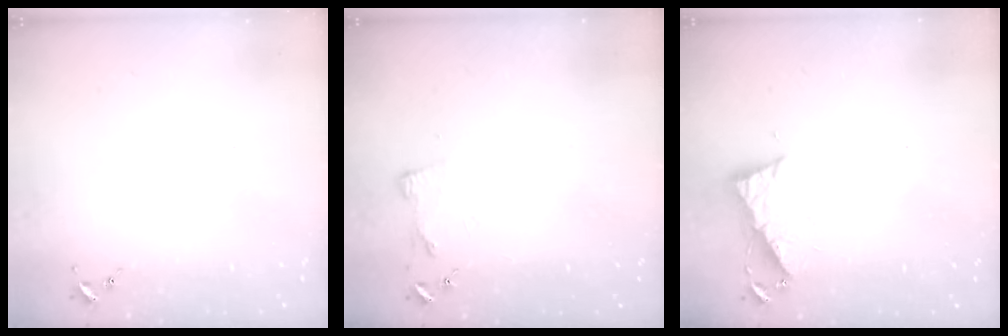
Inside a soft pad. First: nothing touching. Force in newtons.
{"total": 3.1, "press": 3.1, "slide": 0.4}
{"total": 6.4, "press": 6.4, "slide": 0.6}